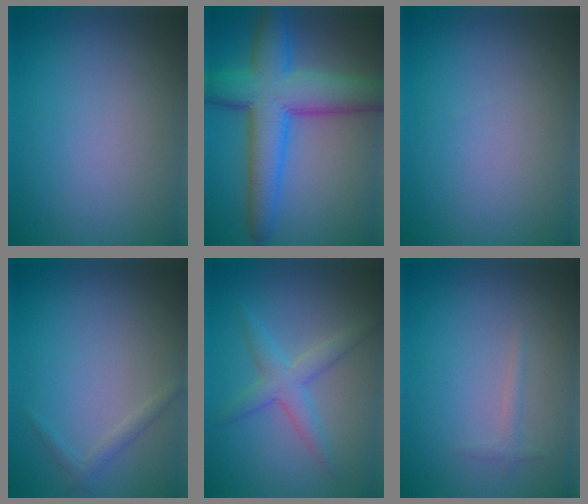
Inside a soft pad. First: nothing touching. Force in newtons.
{"total": 9.4, "press": 9.4, "slide": 0.4}
{"total": 0.0}
{"total": 1.1, "press": 1.1, "slide": 0.0}
{"total": 2.9, "press": 2.9, "slide": 0.0}
{"total": 0.8, "press": 0.8, "slide": 0.0}